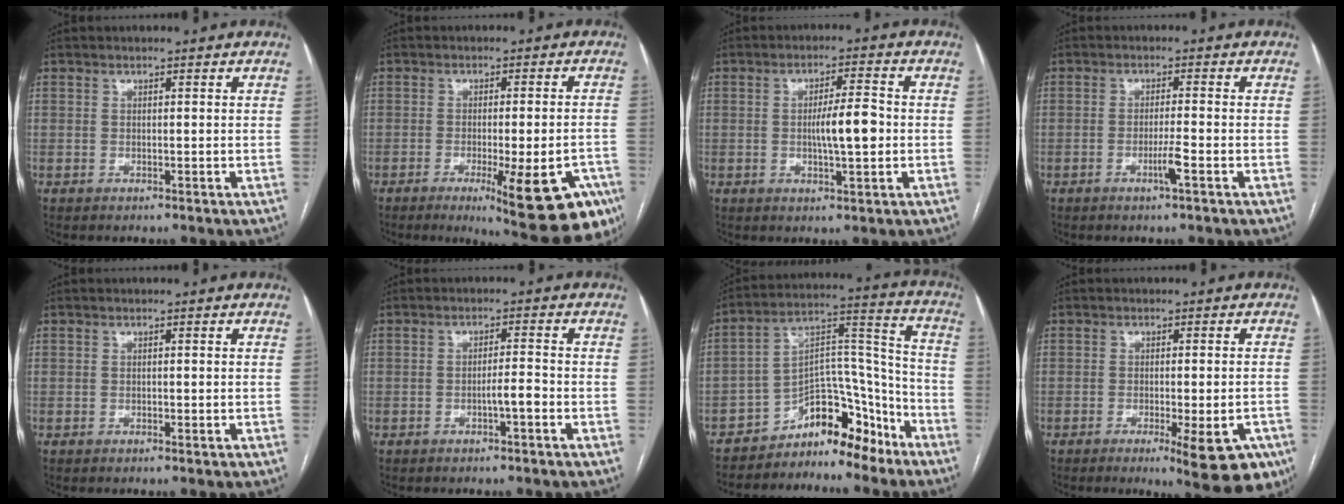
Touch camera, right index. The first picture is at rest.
{"total": 16.1, "force": [-8.9, 3.0, 13.1], "torque": [-0.085, -0.004, -0.113]}
{"total": 6.1, "force": [-0.5, 0.9, 6.0], "torque": [-0.102, 0.002, -0.008]}
{"total": 2.9, "force": [-1.4, -0.5, 2.6], "torque": [-0.050, -0.005, -0.025]}
{"total": 0.0}
{"total": 2.6, "force": [-1.2, 0.1, 2.3], "torque": [-0.035, 0.001, -0.021]}
{"total": 10.5, "force": [-8.4, 4.7, 4.4], "torque": [-0.059, 0.068, -0.135]}
{"total": 9.5, "force": [-5.0, 2.1, 7.8], "torque": [-0.080, -0.010, -0.060]}